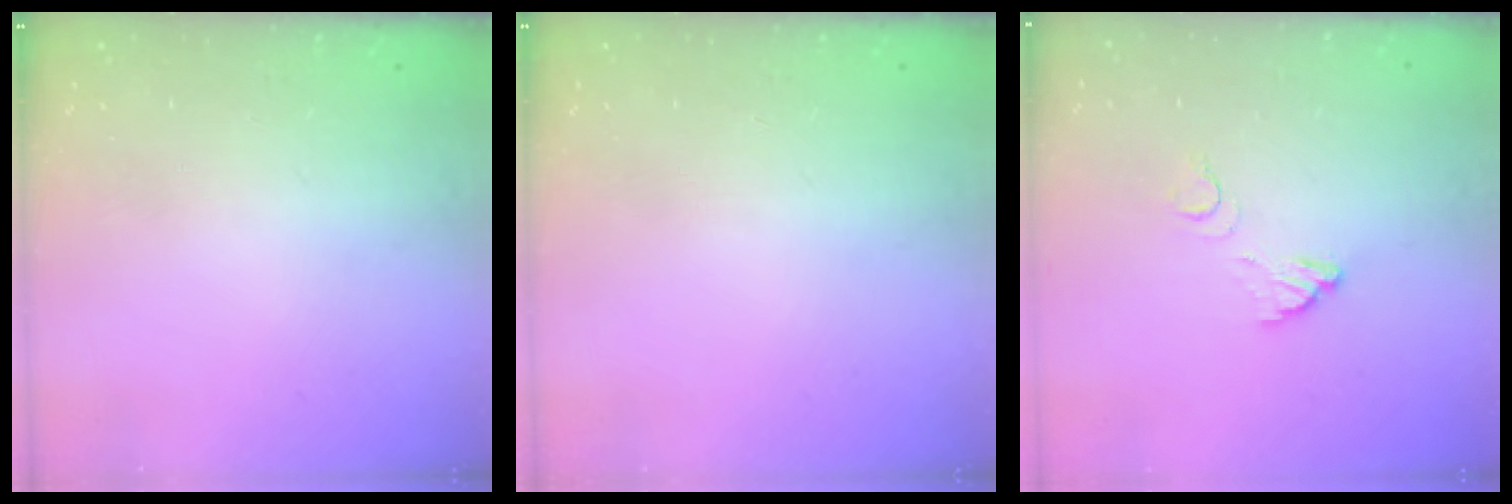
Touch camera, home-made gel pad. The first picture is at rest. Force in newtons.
{"total": 0.0}
{"total": 3.6, "press": 3.6, "slide": 0.3}